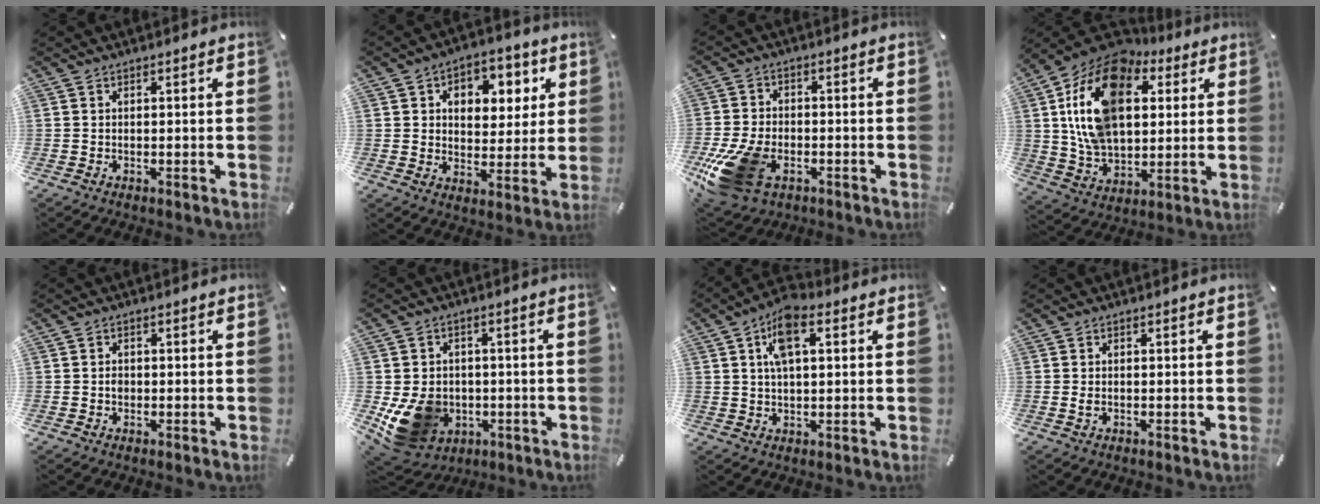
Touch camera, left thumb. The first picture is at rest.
{"total": 8.4, "force": [2.8, 7.1, 3.6], "torque": [-0.041, -0.017, 0.041]}
{"total": 16.0, "force": [-6.6, 10.3, 10.3], "torque": [-0.202, 0.022, -0.108]}
{"total": 21.4, "force": [6.7, 14.2, 14.6], "torque": [-0.297, -0.019, 0.113]}
{"total": 1.3, "force": [-0.3, 1.0, 0.7], "torque": [-0.014, 0.004, -0.006]}
{"total": 12.9, "force": [-2.7, 11.0, 6.2], "torque": [-0.135, 0.004, -0.043]}
{"total": 8.1, "force": [2.9, 3.9, 6.4], "torque": [-0.116, 0.006, 0.049]}
{"total": 1.3, "force": [-0.2, 0.9, 1.0], "torque": [-0.020, 0.002, -0.004]}